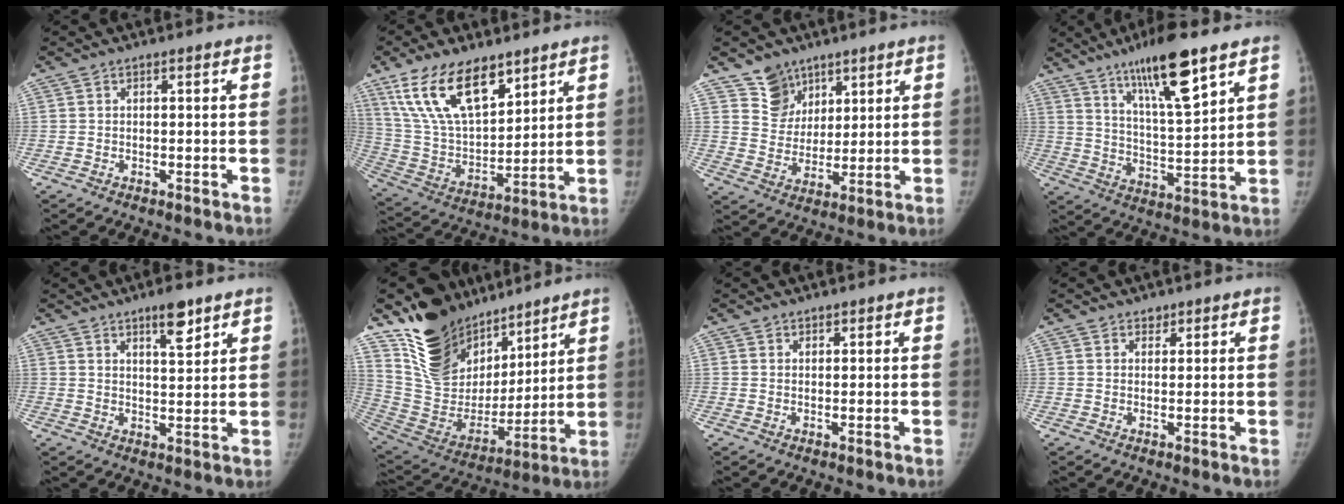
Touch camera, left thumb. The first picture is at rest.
{"total": 18.6, "force": [11.5, 8.8, 11.7], "torque": [-0.180, -0.051, 0.229]}
{"total": 7.8, "force": [5.4, 5.6, 0.8], "torque": [0.026, -0.046, 0.105]}
{"total": 15.3, "force": [9.6, 3.0, 11.6], "torque": [-0.184, -0.053, 0.170]}
{"total": 6.0, "force": [4.1, 1.8, 4.0], "torque": [-0.048, -0.028, 0.063]}
{"total": 23.0, "force": [16.4, 13.3, 9.2], "torque": [-0.118, -0.091, 0.301]}
{"total": 1.1, "force": [0.9, 0.7, -0.1], "torque": [0.017, -0.004, 0.007]}
{"total": 1.7, "force": [1.3, 1.1, 0.2], "torque": [0.012, -0.007, 0.015]}